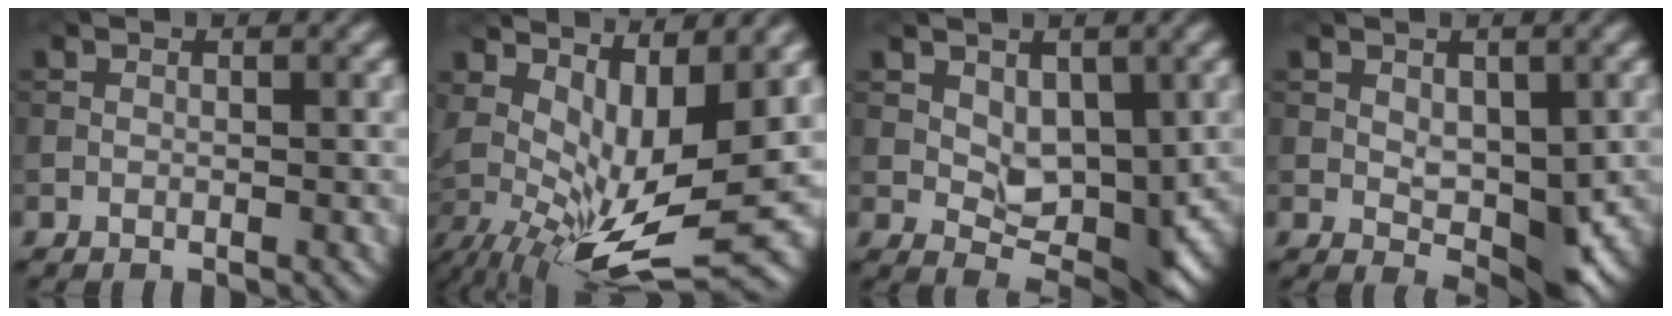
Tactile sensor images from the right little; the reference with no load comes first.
{"total": 9.3, "force": [1.4, 3.5, 8.5], "torque": [-0.155, -0.012, 0.036]}
{"total": 4.2, "force": [1.1, 2.7, 3.1], "torque": [-0.042, -0.012, 0.024]}
{"total": 4.1, "force": [0.1, 2.3, 3.4], "torque": [-0.054, -0.006, 0.009]}